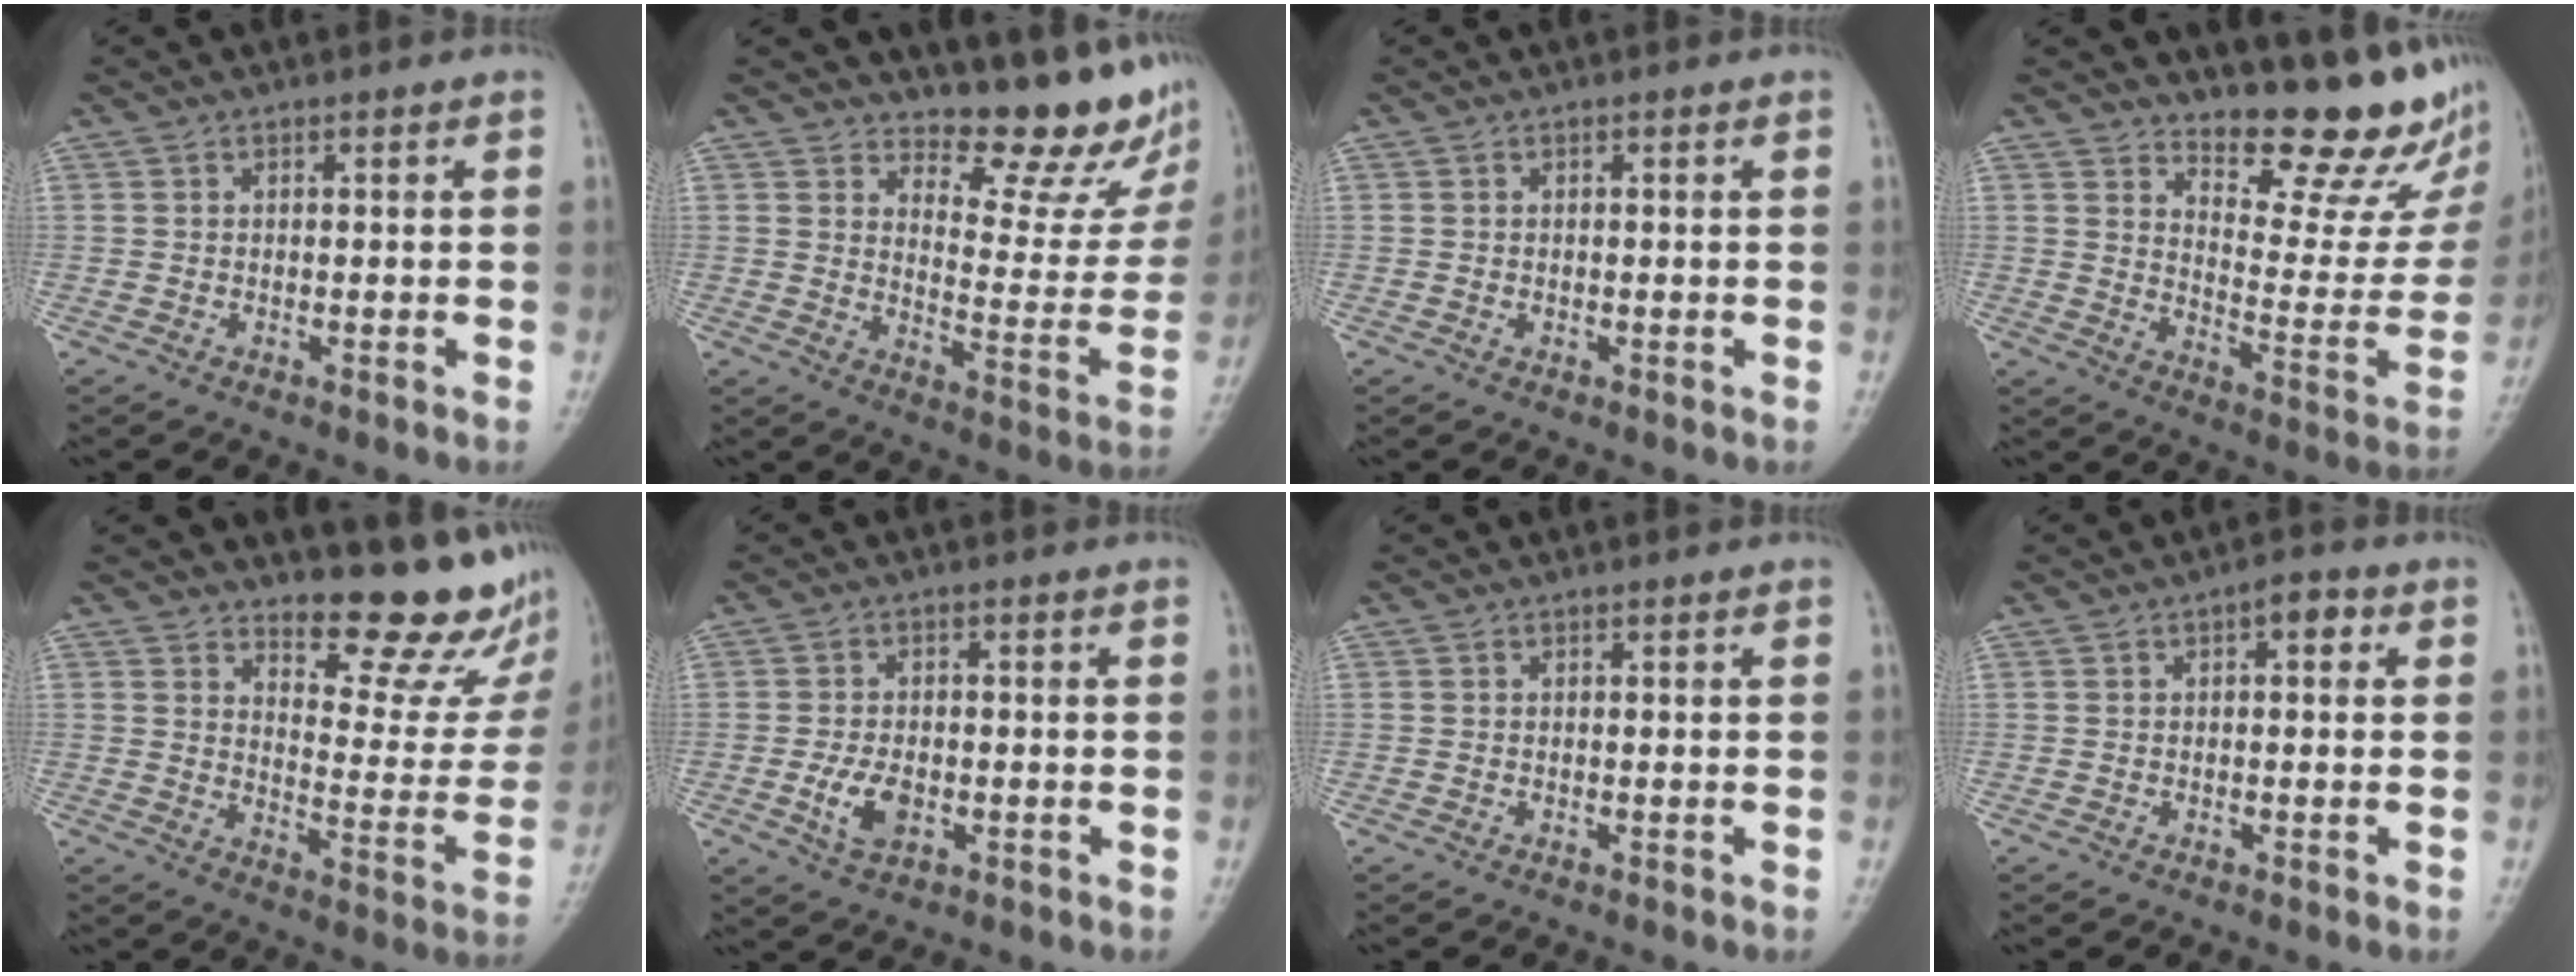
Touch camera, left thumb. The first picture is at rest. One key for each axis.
{"total": 15.3, "fx": 12.5, "fy": 5.0, "fz": 7.2, "tx": -0.048, "ty": -0.120, "tz": 0.157}
{"total": 0.0}
{"total": 17.7, "fx": 14.0, "fy": 5.3, "fz": 9.4, "tx": -0.080, "ty": -0.125, "tz": 0.190}
{"total": 15.8, "fx": 12.9, "fy": 4.8, "fz": 7.7, "tx": -0.055, "ty": -0.122, "tz": 0.166}
{"total": 5.4, "fx": -1.5, "fy": 3.1, "fz": 4.1, "tx": -0.077, "ty": 0.002, "tz": -0.024}
{"total": 0.0}
{"total": 2.9, "fx": 0.8, "fy": 1.4, "fz": 2.4, "tx": -0.020, "ty": 0.005, "tz": 0.003}